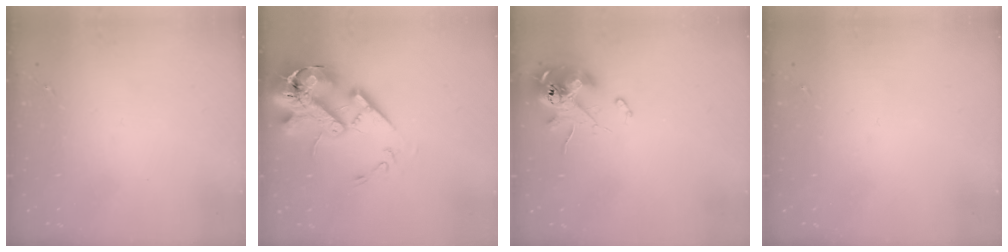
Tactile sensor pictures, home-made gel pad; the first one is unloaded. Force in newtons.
{"total": 20.8, "press": 20.5, "slide": 3.5}
{"total": 11.4, "press": 11.2, "slide": 1.6}
{"total": 0.0}